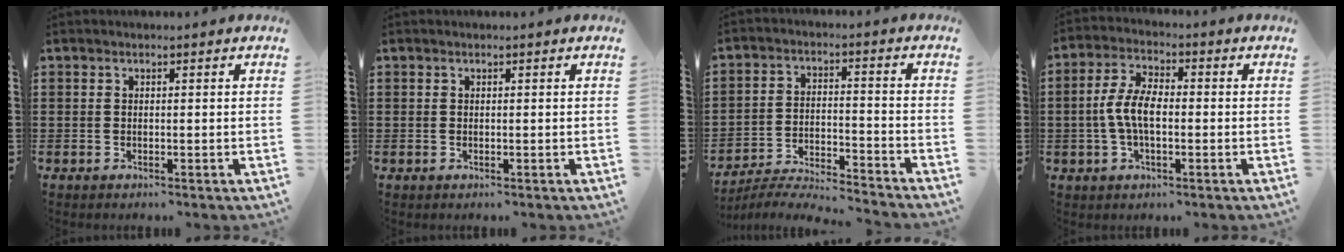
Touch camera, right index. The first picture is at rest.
{"total": 0.0}
{"total": 5.8, "force": [-5.7, -0.2, 1.1], "torque": [-0.029, -0.004, -0.117]}
{"total": 6.3, "force": [-0.9, 2.9, 5.5], "torque": [-0.132, -0.004, -0.026]}